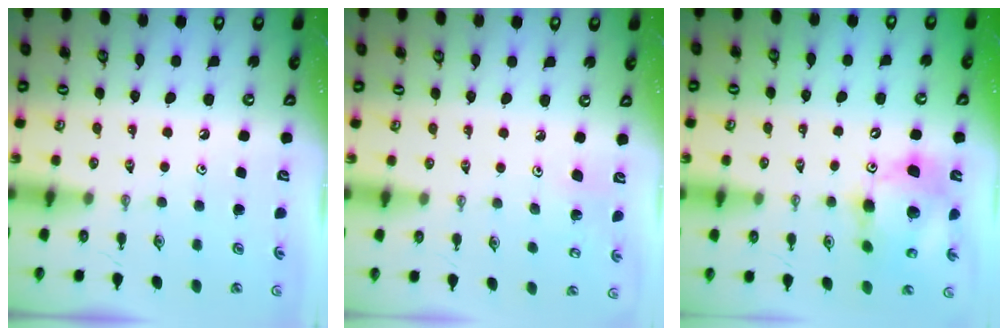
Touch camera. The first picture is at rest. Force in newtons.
{"total": 4.5, "press": 4.3, "slide": 1.2}
{"total": 14.9, "press": 14.7, "slide": 2.8}